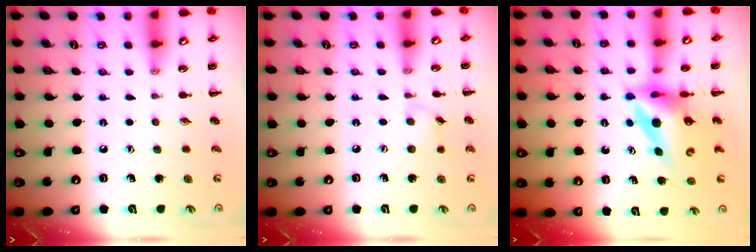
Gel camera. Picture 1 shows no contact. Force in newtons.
{"total": 3.4, "press": 3.1, "slide": 1.3}
{"total": 10.6, "press": 10.1, "slide": 3.3}